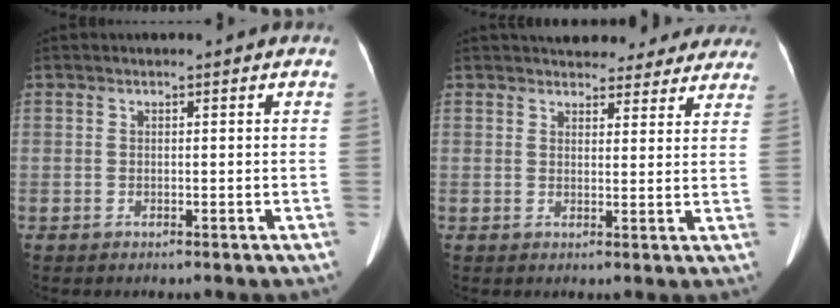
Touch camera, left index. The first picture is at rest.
{"total": 16.5, "force": [14.8, 5.8, 4.5], "torque": [-0.042, 0.015, 0.170]}